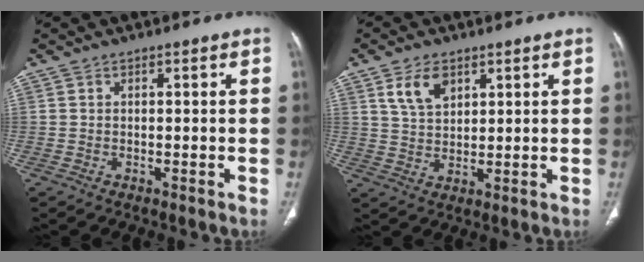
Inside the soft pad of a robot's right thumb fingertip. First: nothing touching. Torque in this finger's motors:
{"motor_torque": [-0.46, 0.47, 0.23, 0.28, 0.01]}